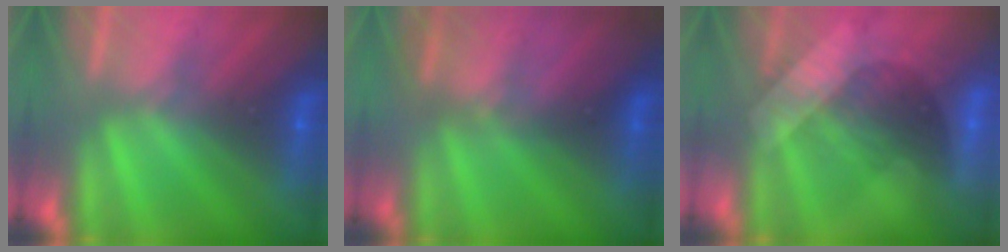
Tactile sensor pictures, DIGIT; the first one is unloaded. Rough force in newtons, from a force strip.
{"total": 2.9}
{"total": 3.0}